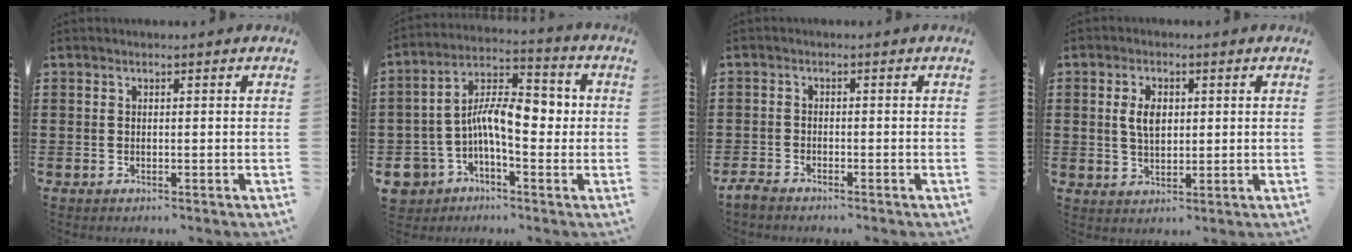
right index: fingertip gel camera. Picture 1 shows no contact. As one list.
[{"total": 11.5, "force": [-0.4, 6.4, 9.5], "torque": [-0.181, 0.008, -0.007]}, {"total": 1.5, "force": [-1.4, 0.3, 0.3], "torque": [-0.018, 0.000, -0.032]}, {"total": 4.0, "force": [0.8, 2.3, 3.2], "torque": [-0.059, 0.007, 0.010]}]